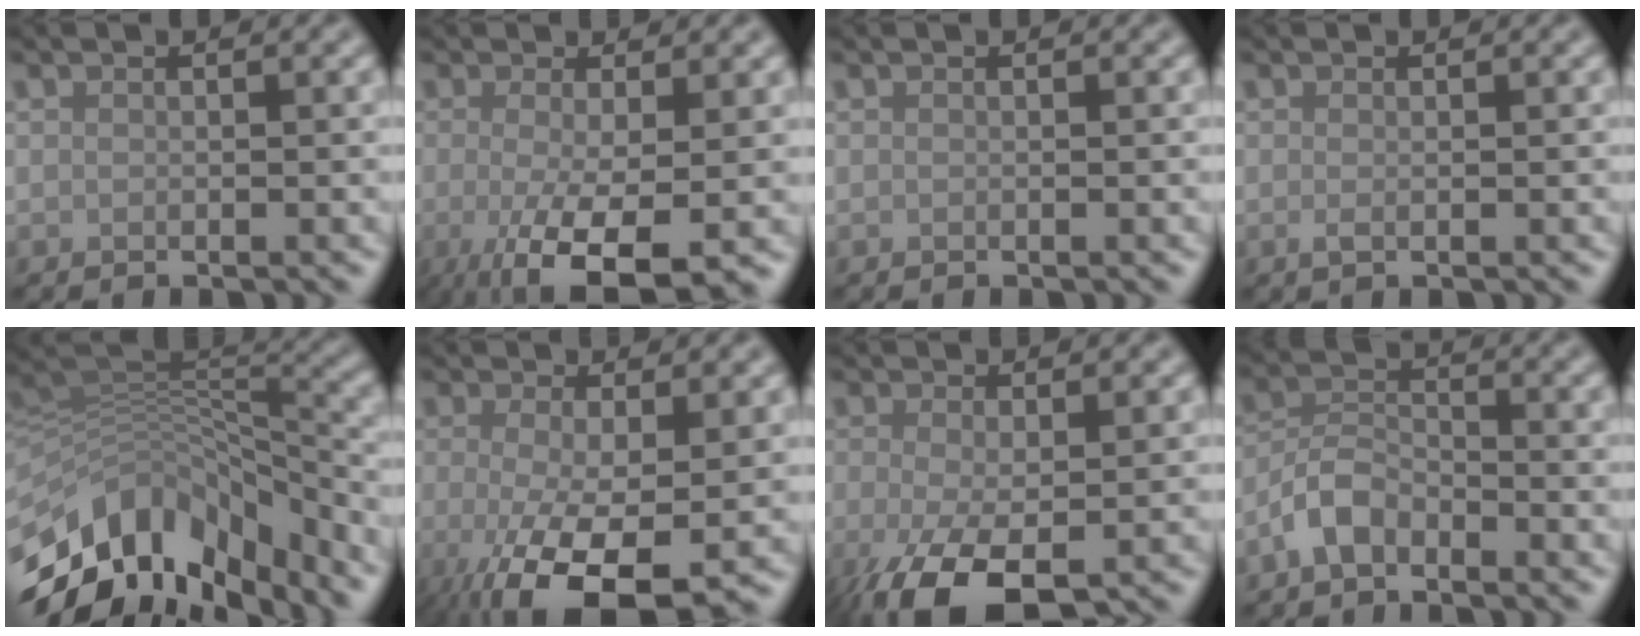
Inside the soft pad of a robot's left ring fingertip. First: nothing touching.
{"total": 6.8, "force": [-1.9, 1.9, 6.3], "torque": [-0.116, -0.016, -0.028]}
{"total": 0.0}
{"total": 0.6, "force": [0.0, 0.2, 0.6], "torque": [-0.014, -0.001, 0.000]}
{"total": 11.7, "force": [-7.4, 6.4, 6.4], "torque": [-0.135, 0.022, -0.137]}
{"total": 8.5, "force": [-2.9, 2.7, 7.6], "torque": [-0.142, -0.020, -0.042]}
{"total": 6.9, "force": [-2.5, 3.1, 5.6], "torque": [-0.127, -0.020, -0.041]}
{"total": 3.0, "force": [-2.0, 1.5, 1.6], "torque": [-0.030, 0.010, -0.051]}